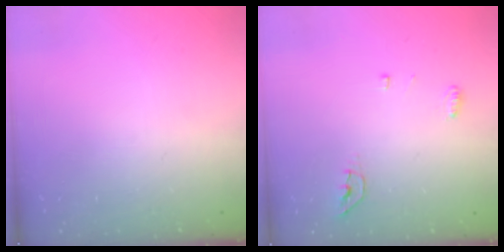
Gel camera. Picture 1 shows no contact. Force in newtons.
{"total": 4.3, "press": 4.2, "slide": 1.0}